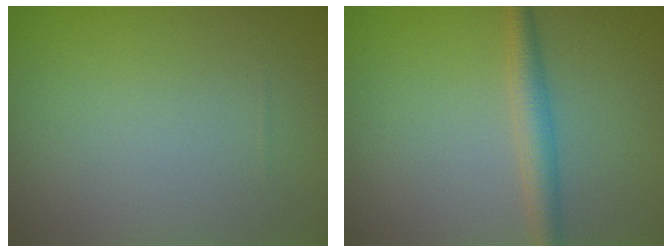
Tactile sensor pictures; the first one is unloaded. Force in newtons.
{"total": 2.7, "press": 2.7, "slide": 0.1}